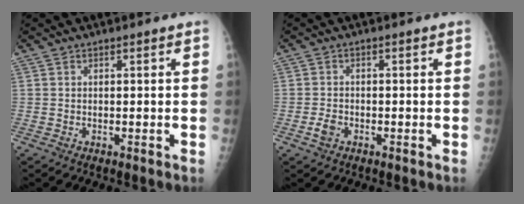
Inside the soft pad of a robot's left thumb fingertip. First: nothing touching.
{"total": 2.2, "force": [-1.1, 1.4, 1.3], "torque": [-0.027, 0.005, -0.021]}